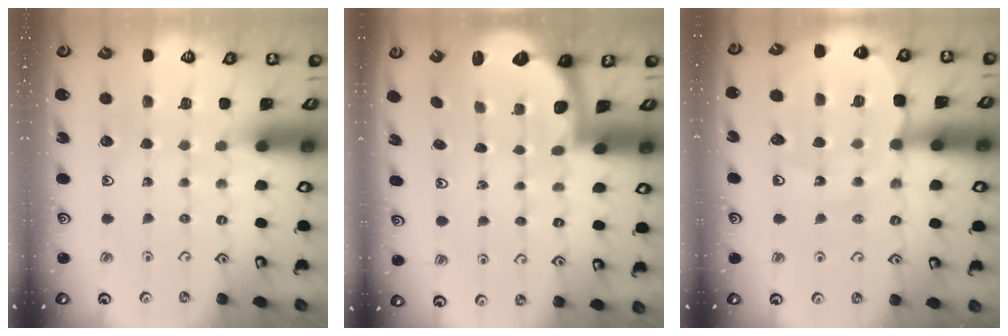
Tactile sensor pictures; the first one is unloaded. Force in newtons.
{"total": 2.5, "press": 2.1, "slide": 1.3}
{"total": 13.5, "press": 13.1, "slide": 3.0}